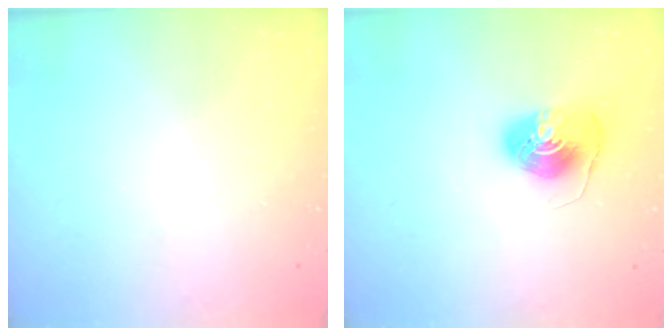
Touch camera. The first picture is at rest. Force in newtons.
{"total": 8.8, "press": 8.7, "slide": 0.7}